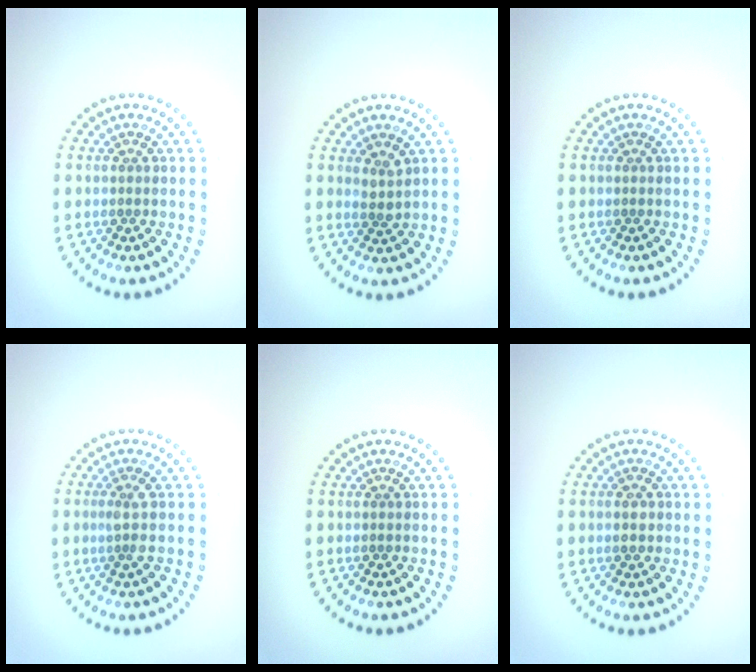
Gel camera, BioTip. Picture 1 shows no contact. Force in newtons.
{"total": 1.3, "press": 1.1, "slide": 0.7}
{"total": 0.0}
{"total": 1.5, "press": 1.1, "slide": 1.0}
{"total": 0.0}
{"total": 1.6, "press": 1.6, "slide": 0.1}